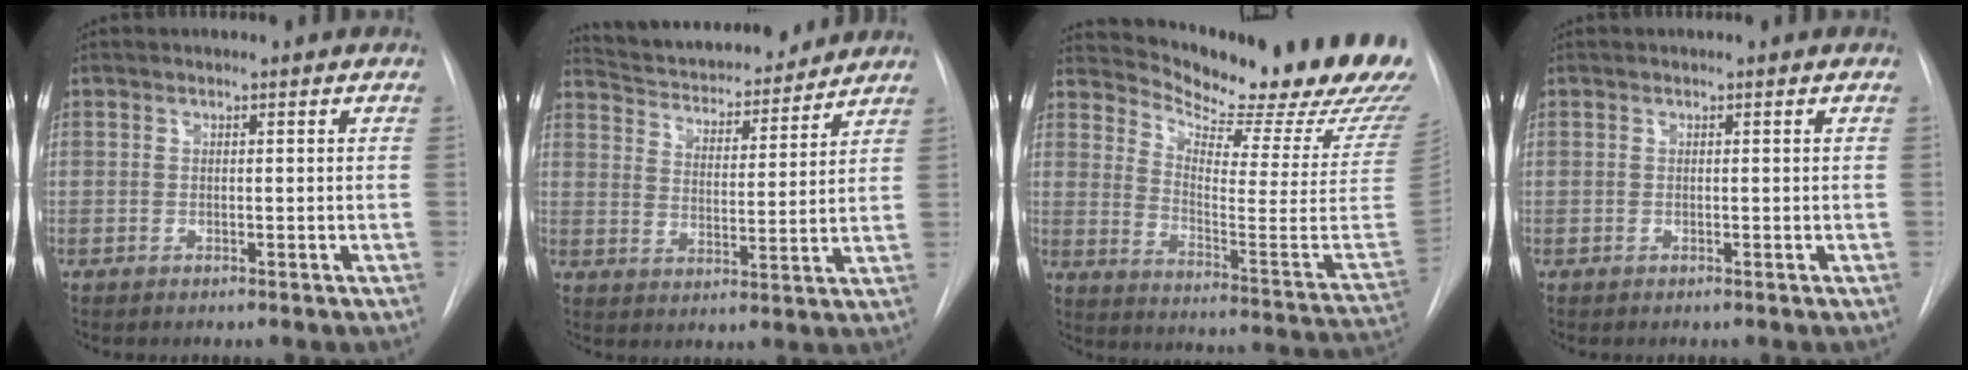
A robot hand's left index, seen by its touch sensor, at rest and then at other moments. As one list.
[{"total": 16.7, "force": [15.5, 3.5, 5.0], "torque": [-0.076, 0.006, 0.230]}, {"total": 27.0, "force": [23.9, 3.1, 12.3], "torque": [-0.192, -0.114, 0.301]}, {"total": 0.0}]